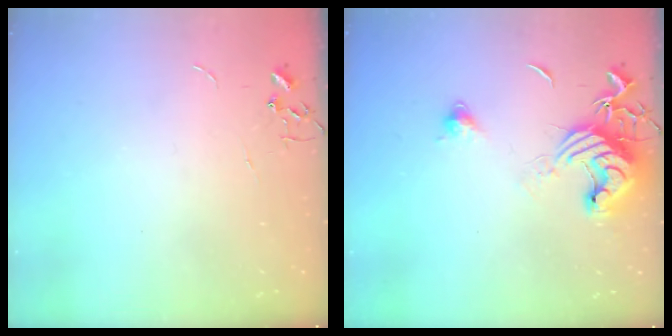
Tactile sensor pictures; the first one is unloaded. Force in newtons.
{"total": 13.2, "press": 13.1, "slide": 1.7}